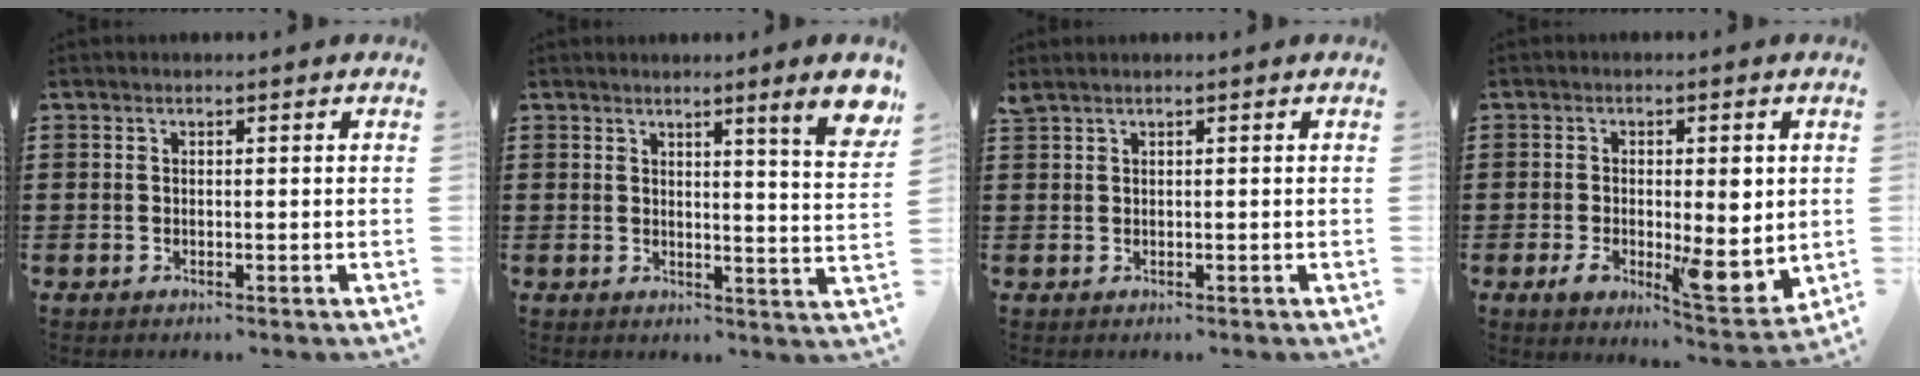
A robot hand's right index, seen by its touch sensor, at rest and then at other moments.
{"total": 6.3, "force": [3.8, -0.3, 5.1], "torque": [-0.082, -0.019, 0.058]}
{"total": 0.6, "force": [0.5, 0.1, 0.4], "torque": [-0.009, 0.001, 0.009]}
{"total": 6.7, "force": [-0.6, 3.0, 5.9], "torque": [-0.094, -0.006, -0.011]}